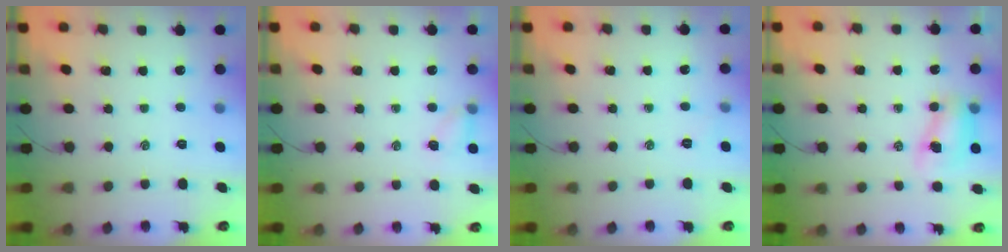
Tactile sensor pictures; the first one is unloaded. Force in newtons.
{"total": 4.9, "press": 4.7, "slide": 1.5}
{"total": 3.5, "press": 3.3, "slide": 1.1}
{"total": 7.6, "press": 7.5, "slide": 1.0}